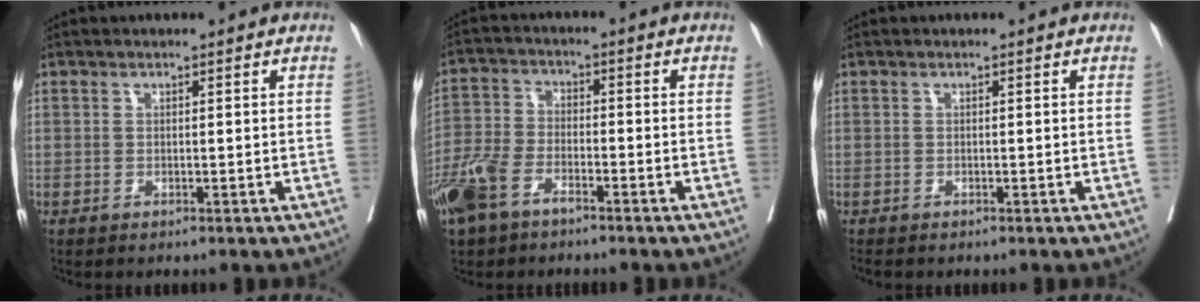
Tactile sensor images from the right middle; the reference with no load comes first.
{"total": 7.7, "force": [-5.0, 3.6, 4.6], "torque": [-0.118, -0.006, -0.100]}
{"total": 0.9, "force": [-0.9, 0.3, 0.2], "torque": [-0.010, -0.004, -0.018]}